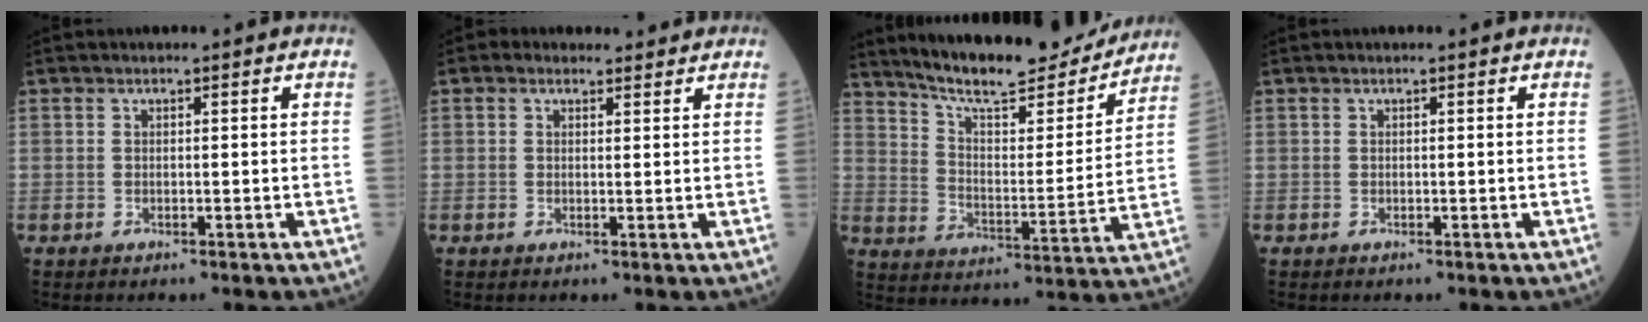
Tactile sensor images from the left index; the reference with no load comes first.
{"total": 2.5, "force": [2.0, 1.4, 0.4], "torque": [-0.007, 0.019, 0.027]}
{"total": 19.7, "force": [17.8, 3.2, 8.0], "torque": [-0.126, -0.014, 0.262]}
{"total": 0.0}